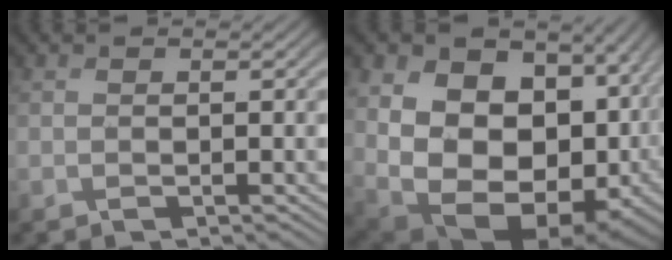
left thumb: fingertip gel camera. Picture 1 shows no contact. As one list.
[{"total": 21.7, "force": [0.7, 15.0, 15.7], "torque": [-0.298, -0.042, 0.066]}]